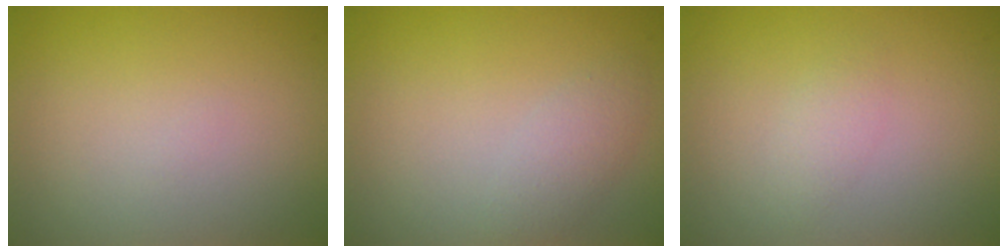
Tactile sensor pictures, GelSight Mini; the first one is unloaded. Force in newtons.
{"total": 1.8, "press": 1.8, "slide": 0.1}
{"total": 1.2, "press": 1.2, "slide": 0.1}